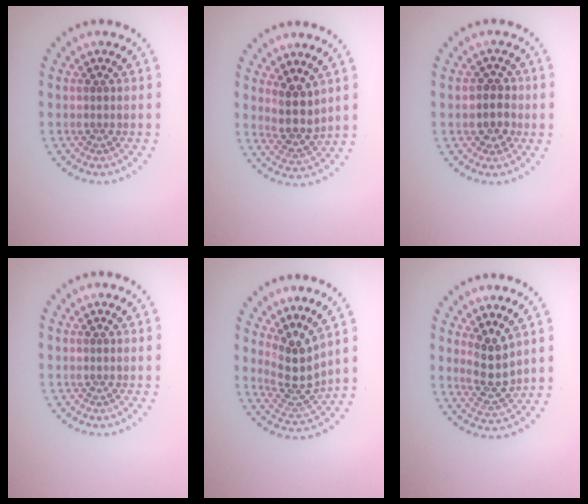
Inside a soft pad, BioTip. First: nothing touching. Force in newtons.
{"total": 2.9, "press": 2.4, "slide": 1.7}
{"total": 2.4, "press": 2.3, "slide": 0.9}
{"total": 0.0}
{"total": 3.7, "press": 2.9, "slide": 2.2}
{"total": 3.2, "press": 2.9, "slide": 1.3}